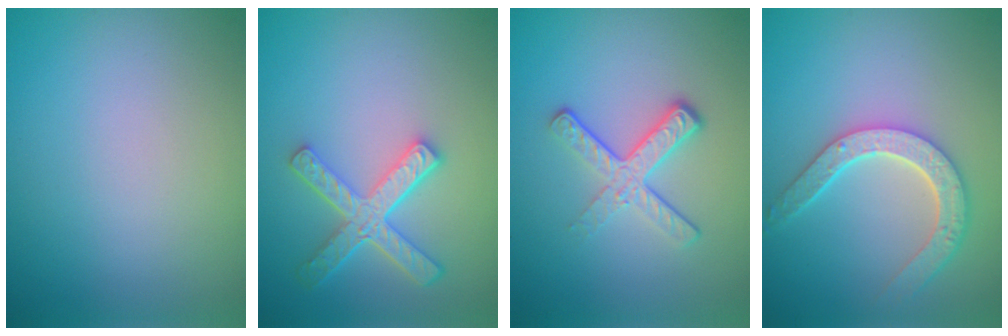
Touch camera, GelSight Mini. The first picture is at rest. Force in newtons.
{"total": 4.9, "press": 3.7, "slide": 3.2}
{"total": 3.8, "press": 2.5, "slide": 2.9}
{"total": 4.6, "press": 3.8, "slide": 2.7}